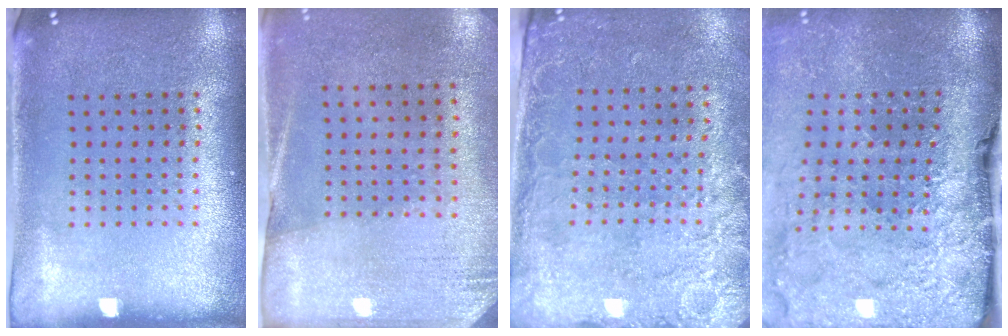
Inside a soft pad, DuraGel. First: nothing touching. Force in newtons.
{"total": 2.6, "press": 2.3, "slide": 1.3}
{"total": 2.7, "press": 2.2, "slide": 1.5}
{"total": 4.7, "press": 3.6, "slide": 3.0}